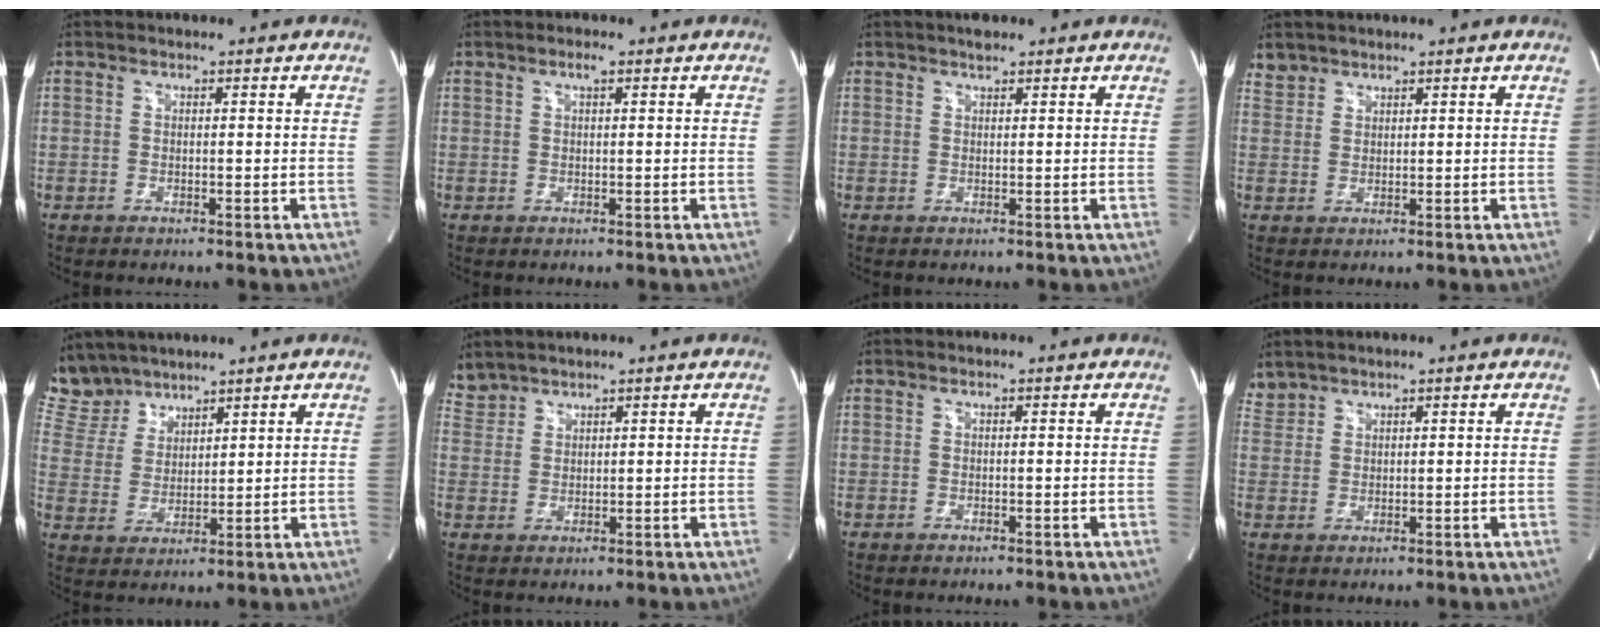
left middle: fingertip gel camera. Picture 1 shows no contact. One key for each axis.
{"total": 1.4, "fx": 0.7, "fy": 0.2, "fz": 1.1, "tx": -0.024, "ty": 0.002, "tz": 0.011}
{"total": 1.5, "fx": 1.3, "fy": 0.4, "fz": 0.6, "tx": -0.017, "ty": 0.004, "tz": 0.022}
{"total": 2.5, "fx": 2.2, "fy": 1.2, "fz": -0.3, "tx": 0.008, "ty": 0.010, "tz": 0.043}
{"total": 7.6, "fx": 7.0, "fy": 2.9, "fz": 0.5, "tx": -0.022, "ty": 0.011, "tz": 0.156}
{"total": 3.3, "fx": 3.2, "fy": 0.8, "fz": -0.2, "tx": -0.003, "ty": 0.016, "tz": 0.071}
{"total": 0.0}
{"total": 2.6, "fx": 2.5, "fy": 0.7, "fz": -0.2, "tx": -0.001, "ty": 0.014, "tz": 0.055}